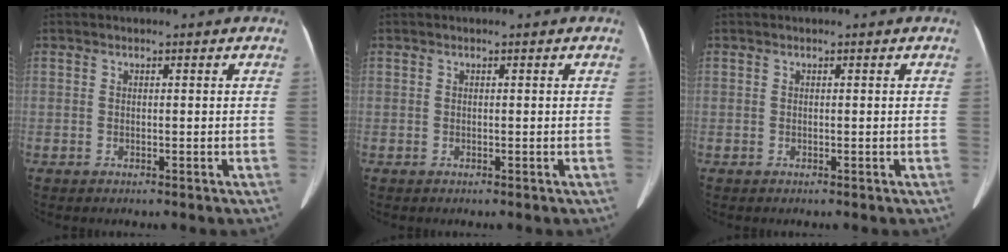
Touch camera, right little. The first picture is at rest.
{"total": 0.0}
{"total": 0.0}